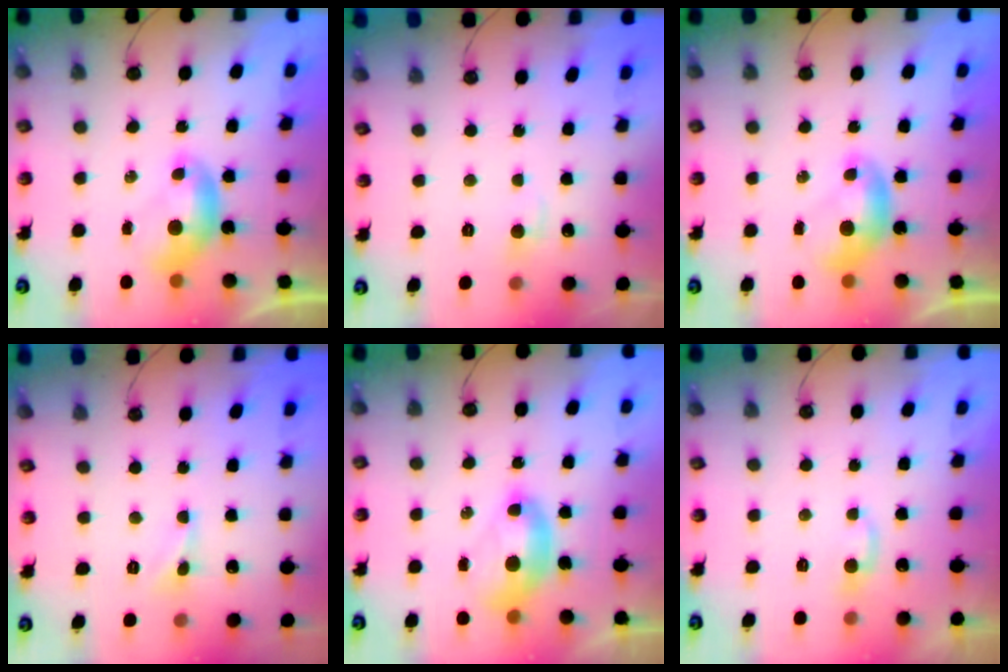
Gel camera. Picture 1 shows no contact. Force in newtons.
{"total": 1.2, "press": 0.8, "slide": 0.8}
{"total": 0.0}
{"total": 1.1, "press": 1.0, "slide": 0.4}
{"total": 2.6, "press": 2.6, "slide": 0.6}
{"total": 2.2, "press": 2.2, "slide": 0.5}